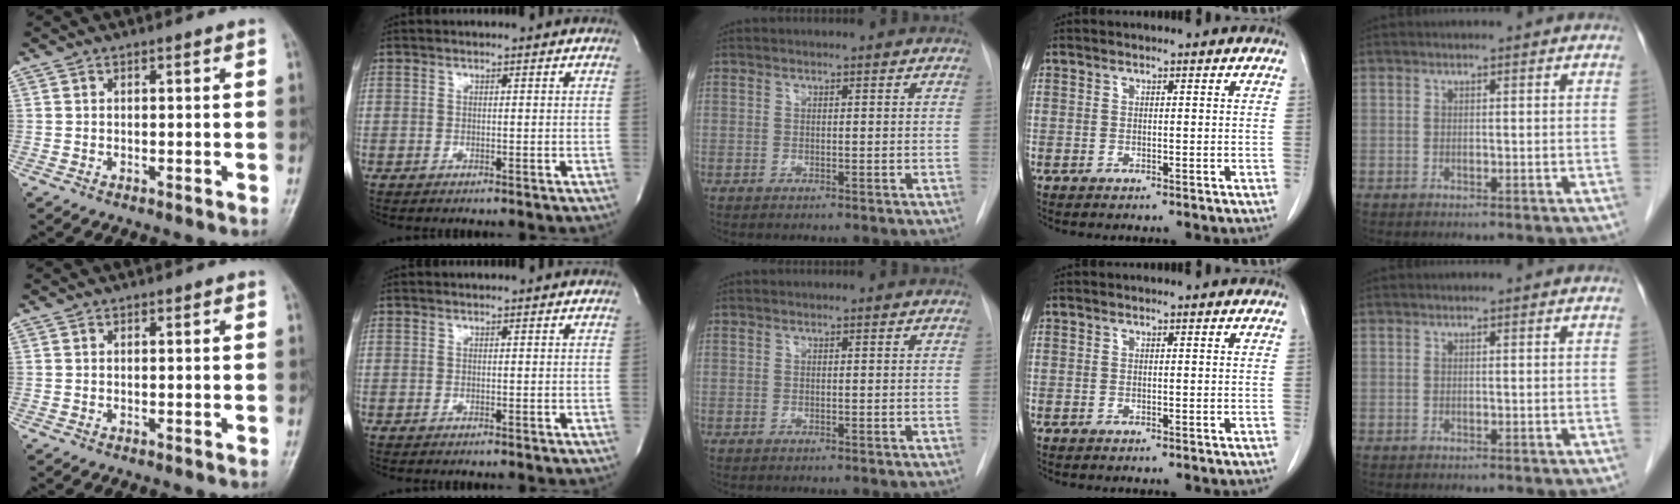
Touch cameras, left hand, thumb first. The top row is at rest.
{}